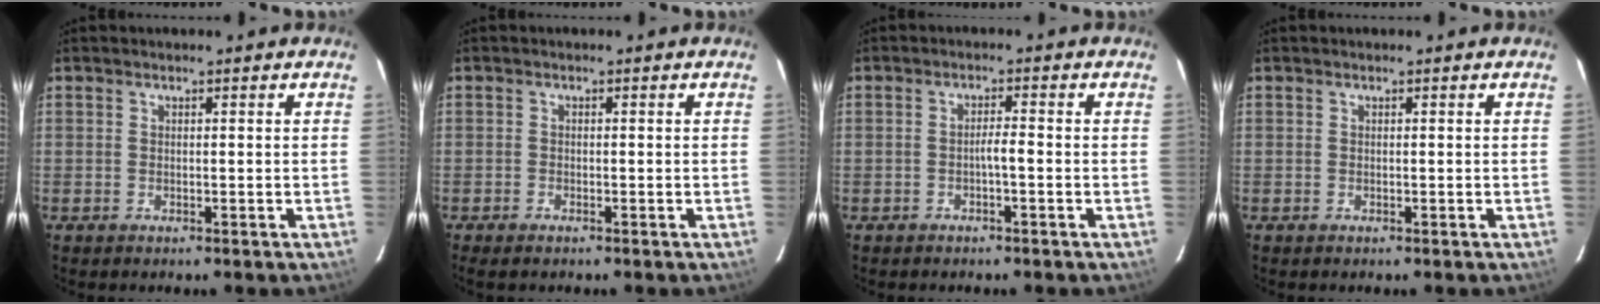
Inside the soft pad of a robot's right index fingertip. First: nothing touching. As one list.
[{"total": 1.7, "force": [-1.3, 0.6, 0.9], "torque": [-0.019, -0.002, -0.018]}, {"total": 2.0, "force": [-0.7, 0.1, 1.8], "torque": [-0.029, 0.003, -0.015]}, {"total": 0.0}]